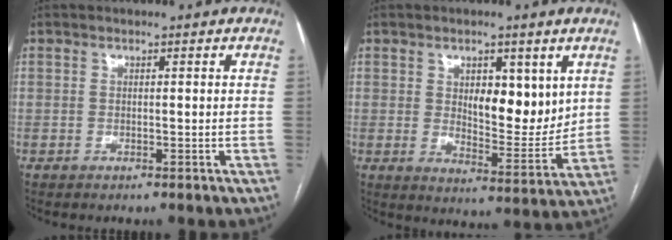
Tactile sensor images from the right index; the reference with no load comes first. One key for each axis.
{"total": 9.0, "fx": 2.9, "fy": 4.1, "fz": 7.4, "tx": -0.104, "ty": -0.007, "tz": 0.052}